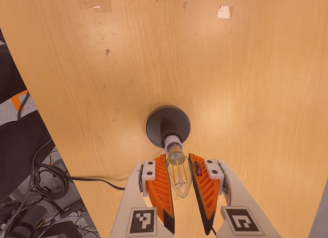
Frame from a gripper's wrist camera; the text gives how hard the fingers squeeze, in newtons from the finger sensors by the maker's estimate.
{"total": 15.7, "left": 17.7, "right": 13.7}